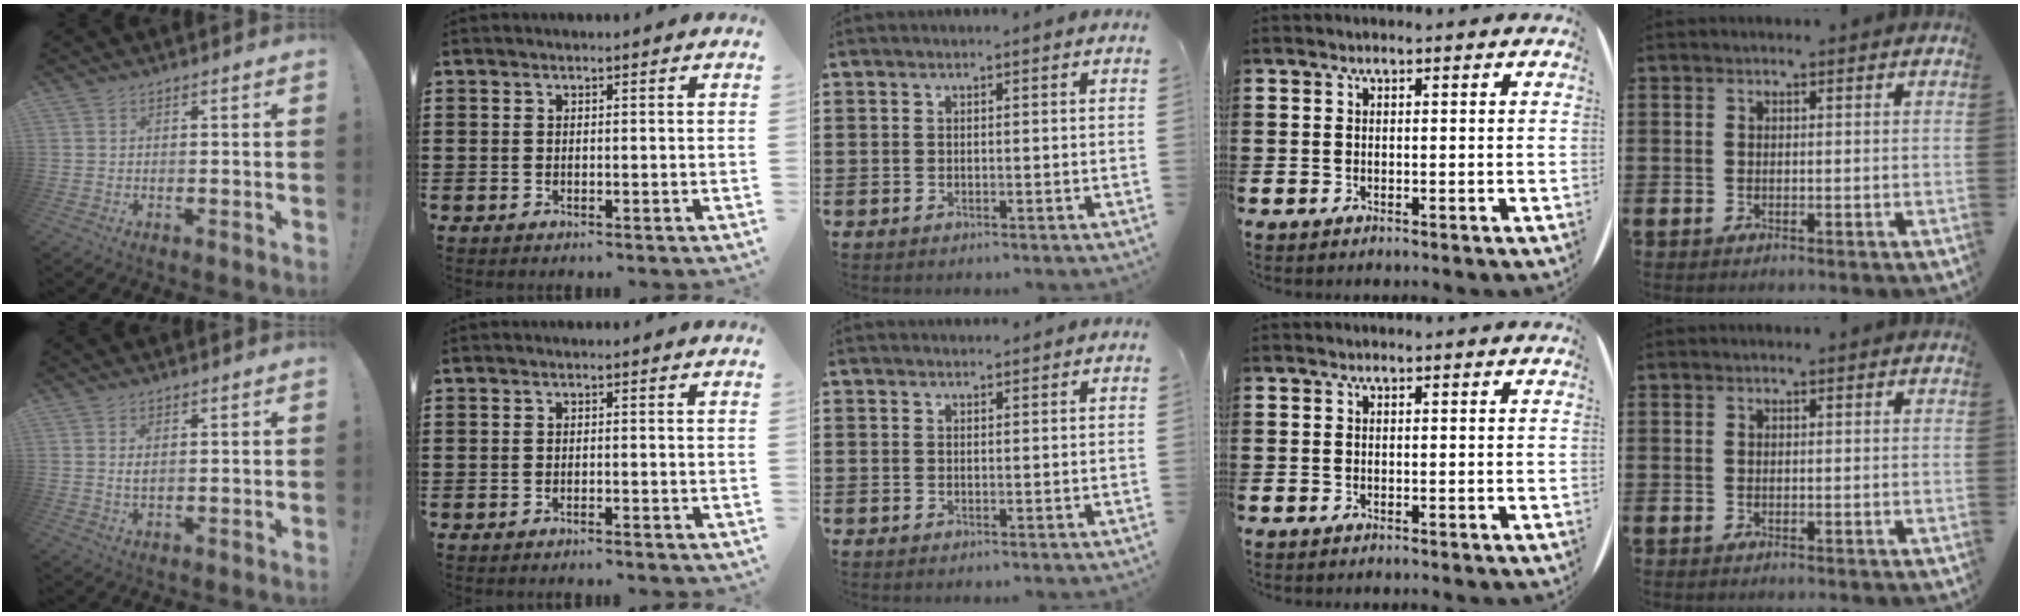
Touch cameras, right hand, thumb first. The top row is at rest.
{"thumb": {"total": 1.9, "force": [0.7, 0.9, 1.5], "torque": [-0.024, -0.002, 0.010]}, "index": {"total": 0.8, "force": [-0.7, -0.1, 0.4], "torque": [-0.011, -0.005, -0.012]}, "middle": {"total": 1.1, "force": [1.0, 0.2, 0.0], "torque": [0.005, -0.004, 0.019]}}